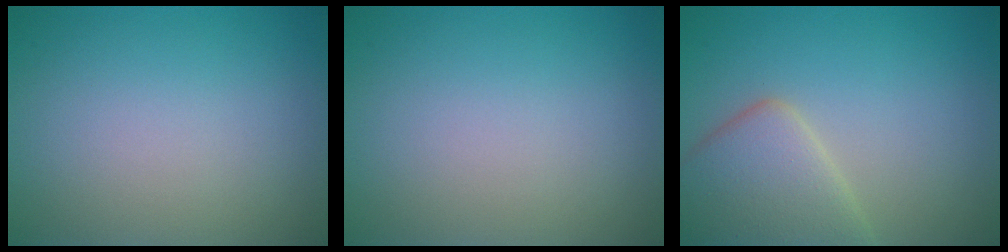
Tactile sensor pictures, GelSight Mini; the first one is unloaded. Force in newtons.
{"total": 0.0}
{"total": 5.3, "press": 5.3, "slide": 0.4}